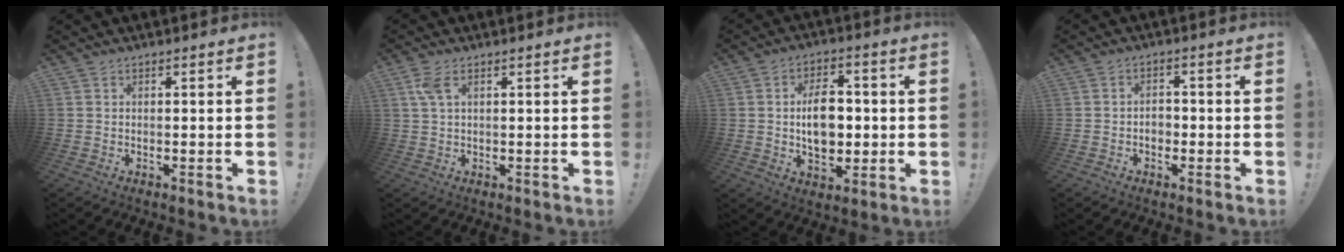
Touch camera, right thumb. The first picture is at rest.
{"total": 3.8, "force": [1.6, 1.5, 3.1], "torque": [-0.059, 0.001, 0.029]}
{"total": 11.5, "force": [-0.1, 7.8, 8.4], "torque": [-0.144, 0.004, -0.004]}
{"total": 3.4, "force": [-1.3, 2.4, 1.9], "torque": [-0.027, 0.002, -0.025]}